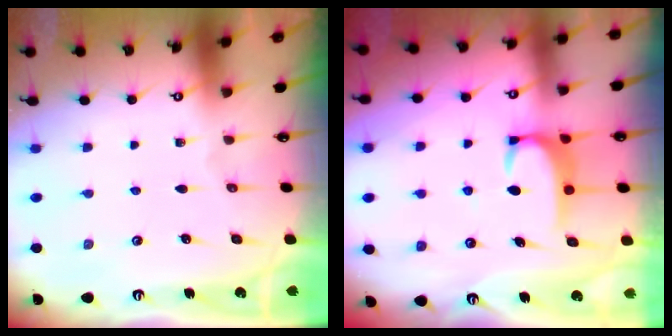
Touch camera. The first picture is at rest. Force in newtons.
{"total": 3.0, "press": 2.9, "slide": 0.6}